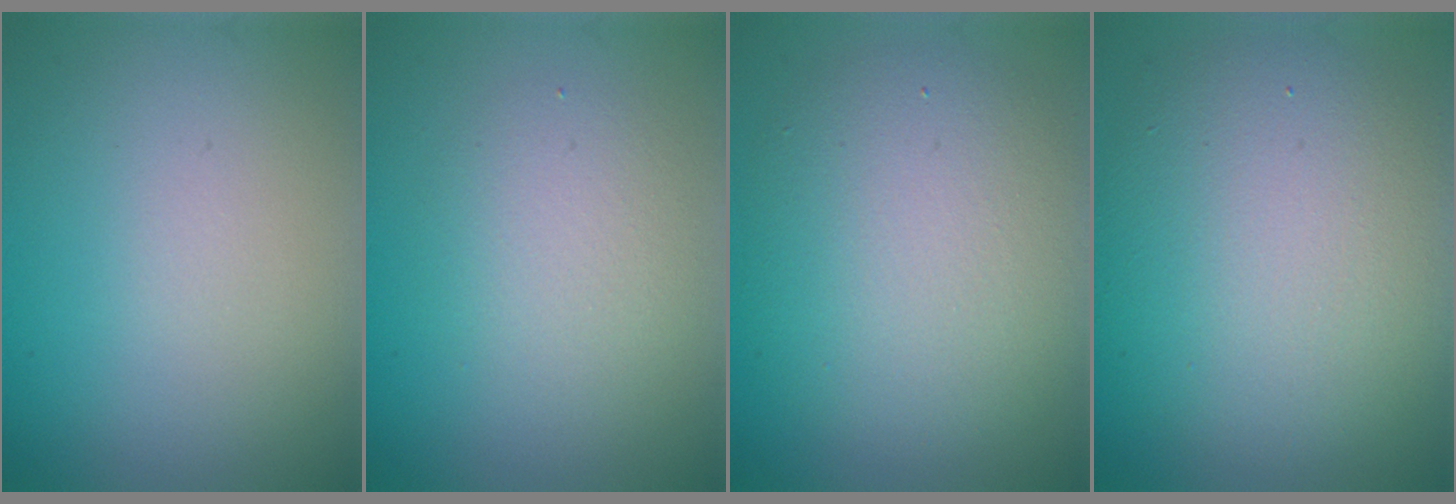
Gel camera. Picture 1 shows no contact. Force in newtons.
{"total": 2.9, "press": 2.9, "slide": 0.4}
{"total": 7.3, "press": 7.3, "slide": 0.6}
{"total": 9.8, "press": 9.8, "slide": 0.4}